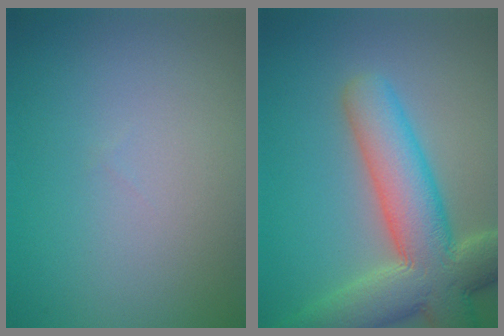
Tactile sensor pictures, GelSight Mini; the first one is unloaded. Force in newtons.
{"total": 9.7, "press": 9.7, "slide": 1.0}